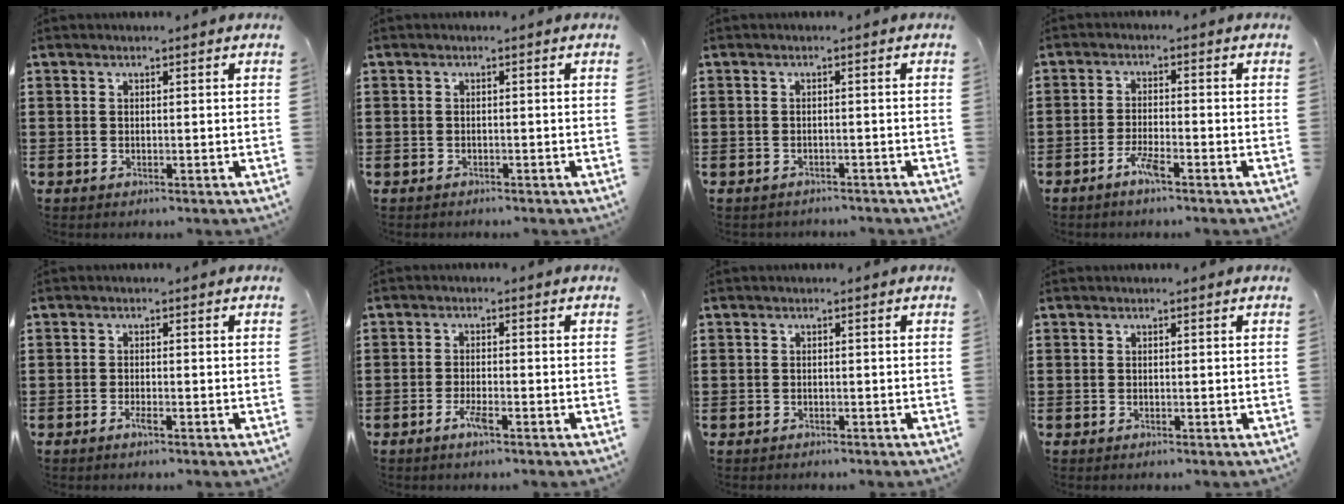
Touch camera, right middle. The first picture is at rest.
{"total": 0.7, "force": [-0.6, 0.4, -0.1], "torque": [0.002, 0.004, -0.015]}
{"total": 1.0, "force": [-1.0, 0.2, 0.0], "torque": [-0.003, 0.001, -0.022]}
{"total": 3.3, "force": [-2.2, 0.4, 2.4], "torque": [-0.063, -0.004, -0.047]}
{"total": 1.4, "force": [-0.8, 0.2, 1.1], "torque": [-0.028, -0.005, -0.016]}
{"total": 2.7, "force": [-1.6, 0.4, 2.1], "torque": [-0.051, -0.005, -0.032]}
{"total": 0.7, "force": [-0.6, 0.5, -0.1], "torque": [0.001, 0.004, -0.013]}
{"total": 0.0}